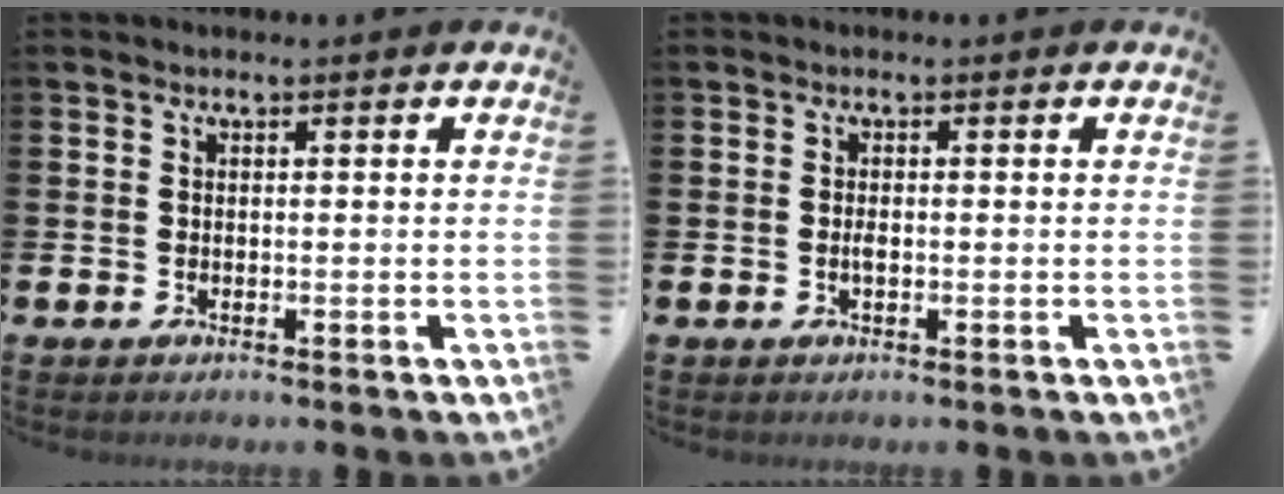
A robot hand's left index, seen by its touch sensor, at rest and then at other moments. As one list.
[{"total": 1.0, "force": [-0.2, 0.3, 0.9], "torque": [-0.015, -0.001, -0.004]}]